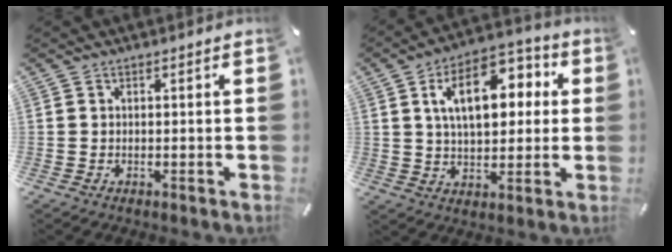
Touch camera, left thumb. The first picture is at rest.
{"total": 14.9, "force": [4.3, 9.0, 11.1], "torque": [-0.174, 0.007, 0.072]}